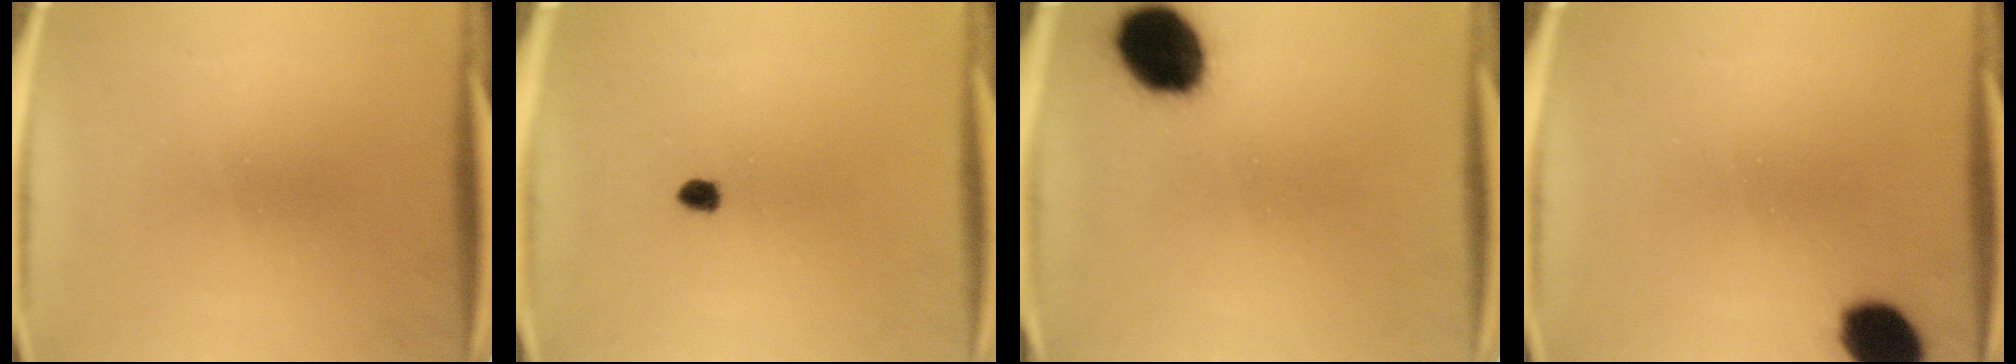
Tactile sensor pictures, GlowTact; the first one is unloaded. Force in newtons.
{"total": 1.7}
{"total": 13.6}
{"total": 8.7}